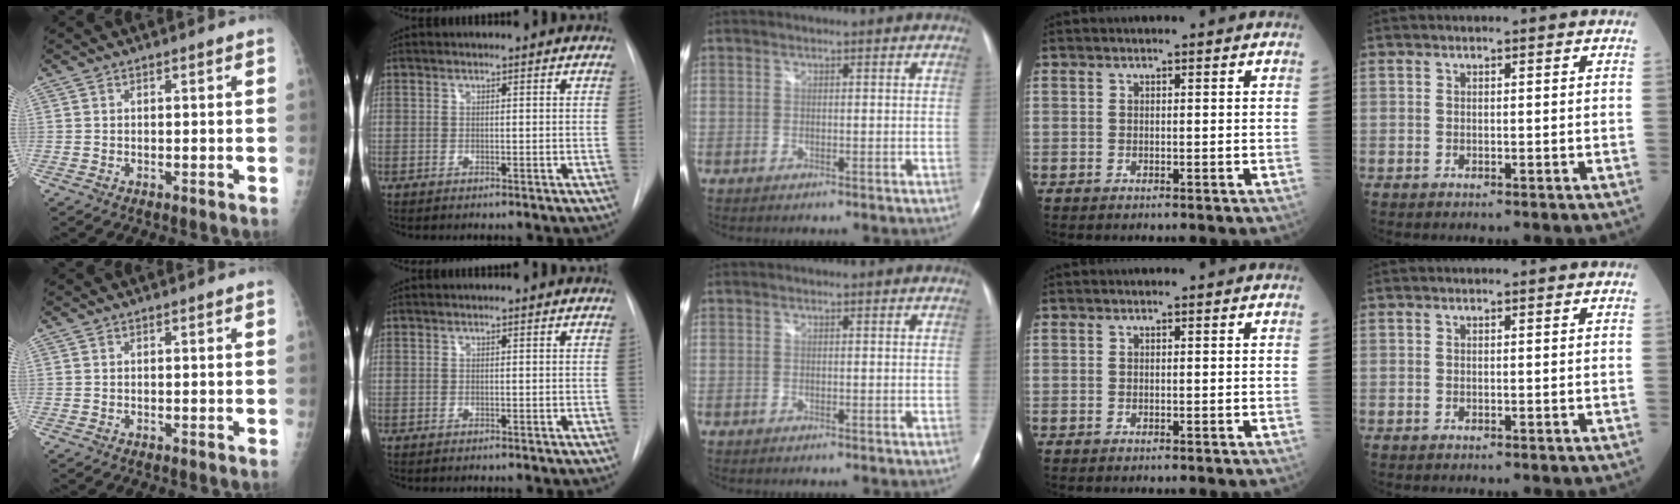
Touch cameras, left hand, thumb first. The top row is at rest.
{}